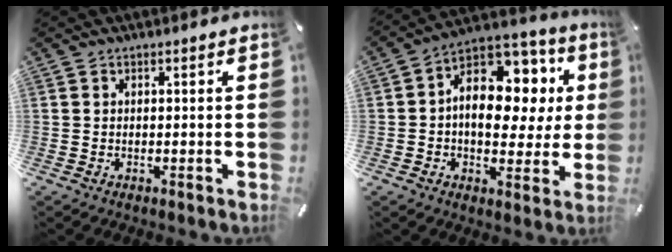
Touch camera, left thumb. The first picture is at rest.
{"total": 14.2, "force": [2.3, 10.5, 9.4], "torque": [-0.137, -0.020, 0.045]}